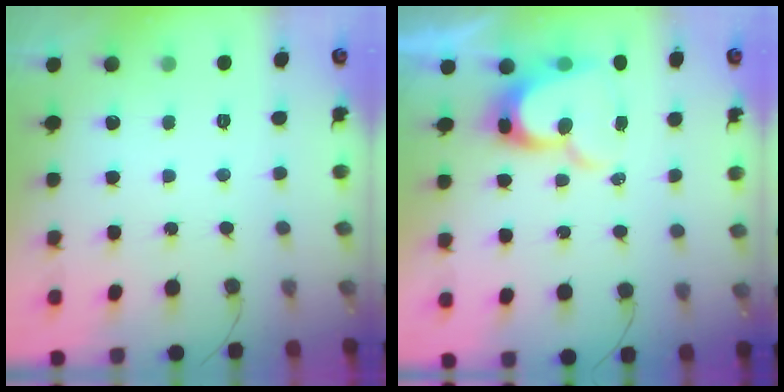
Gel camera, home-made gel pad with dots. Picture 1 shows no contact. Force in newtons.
{"total": 11.9, "press": 11.8, "slide": 1.1}